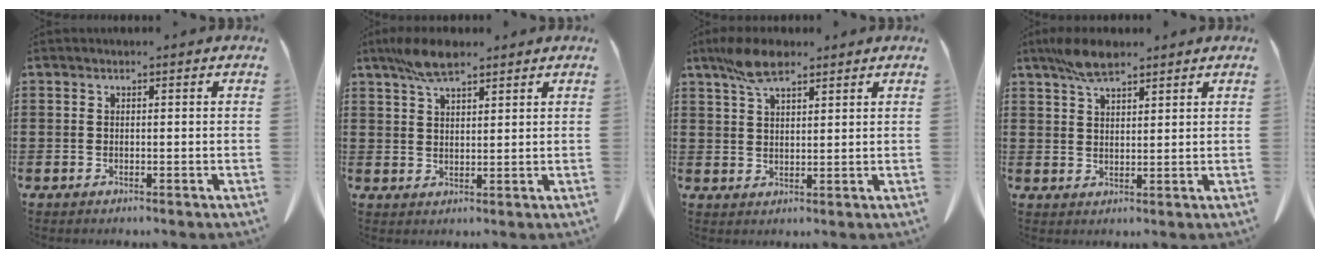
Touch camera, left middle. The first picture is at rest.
{"total": 6.2, "force": [4.4, 1.9, 3.9], "torque": [-0.087, 0.002, 0.081]}
{"total": 6.6, "force": [4.6, 2.2, 4.2], "torque": [-0.094, 0.001, 0.085]}
{"total": 5.8, "force": [4.2, 1.8, 3.5], "torque": [-0.078, -0.001, 0.079]}